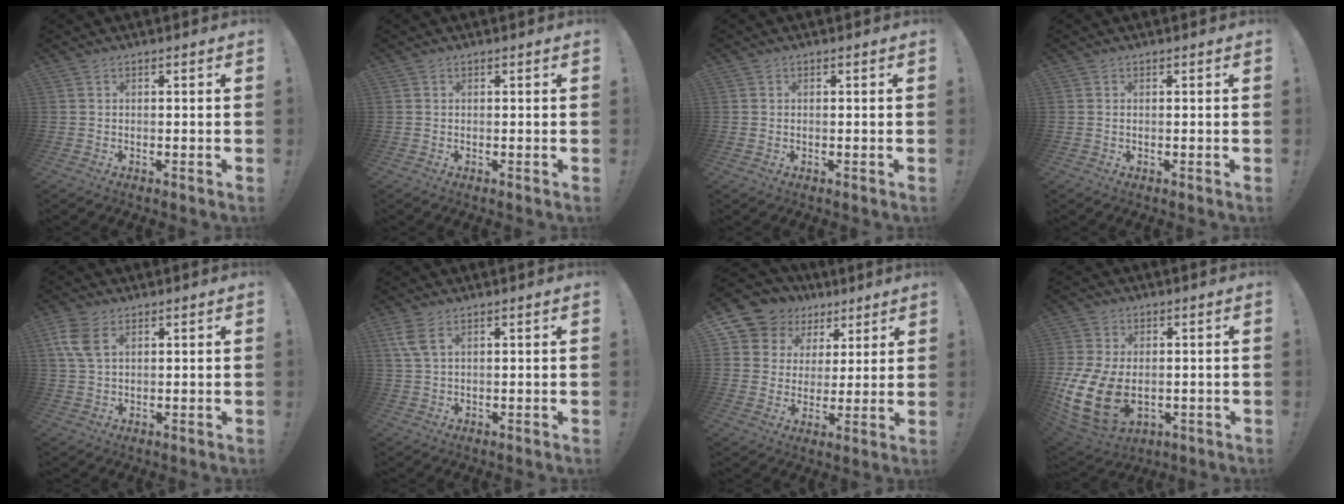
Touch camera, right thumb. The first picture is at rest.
{"total": 0.0}
{"total": 0.0}
{"total": 0.0}
{"total": 7.1, "force": [3.0, 4.0, 5.1], "torque": [-0.101, -0.004, 0.056]}
{"total": 5.0, "force": [2.3, 1.9, 3.9], "torque": [-0.082, -0.007, 0.043]}
{"total": 10.7, "force": [6.1, 8.4, 2.5], "torque": [-0.047, -0.046, 0.128]}
{"total": 16.7, "force": [-2.7, 10.9, 12.4], "torque": [-0.239, 0.009, -0.035]}